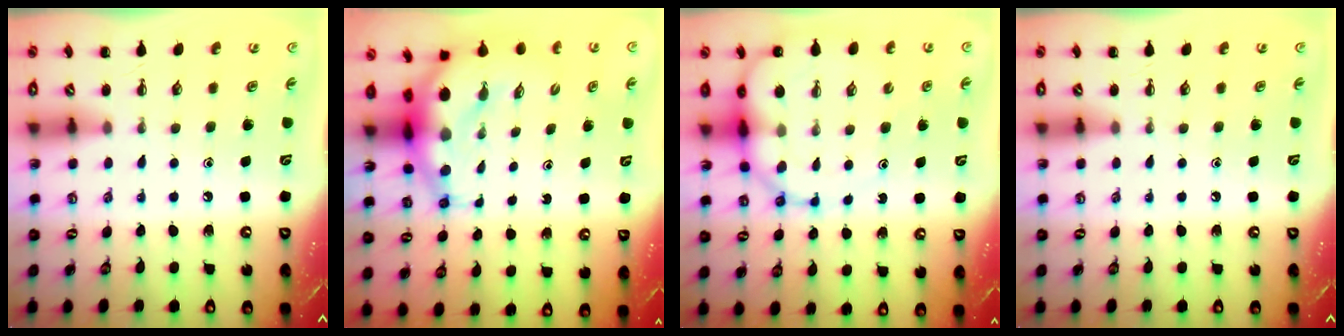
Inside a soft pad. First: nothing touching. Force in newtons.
{"total": 9.9, "press": 9.5, "slide": 2.7}
{"total": 11.3, "press": 10.9, "slide": 3.1}
{"total": 0.0}